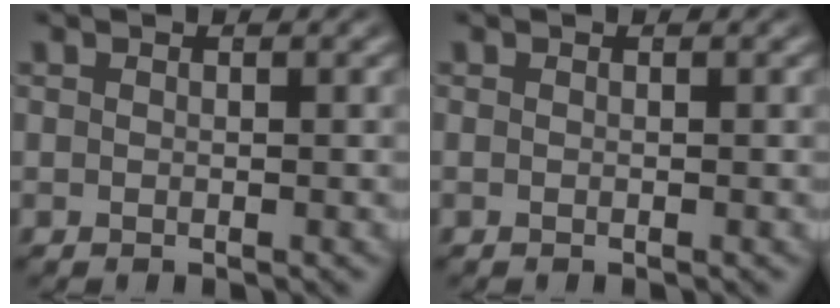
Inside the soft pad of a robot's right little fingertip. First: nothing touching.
{"total": 0.0}